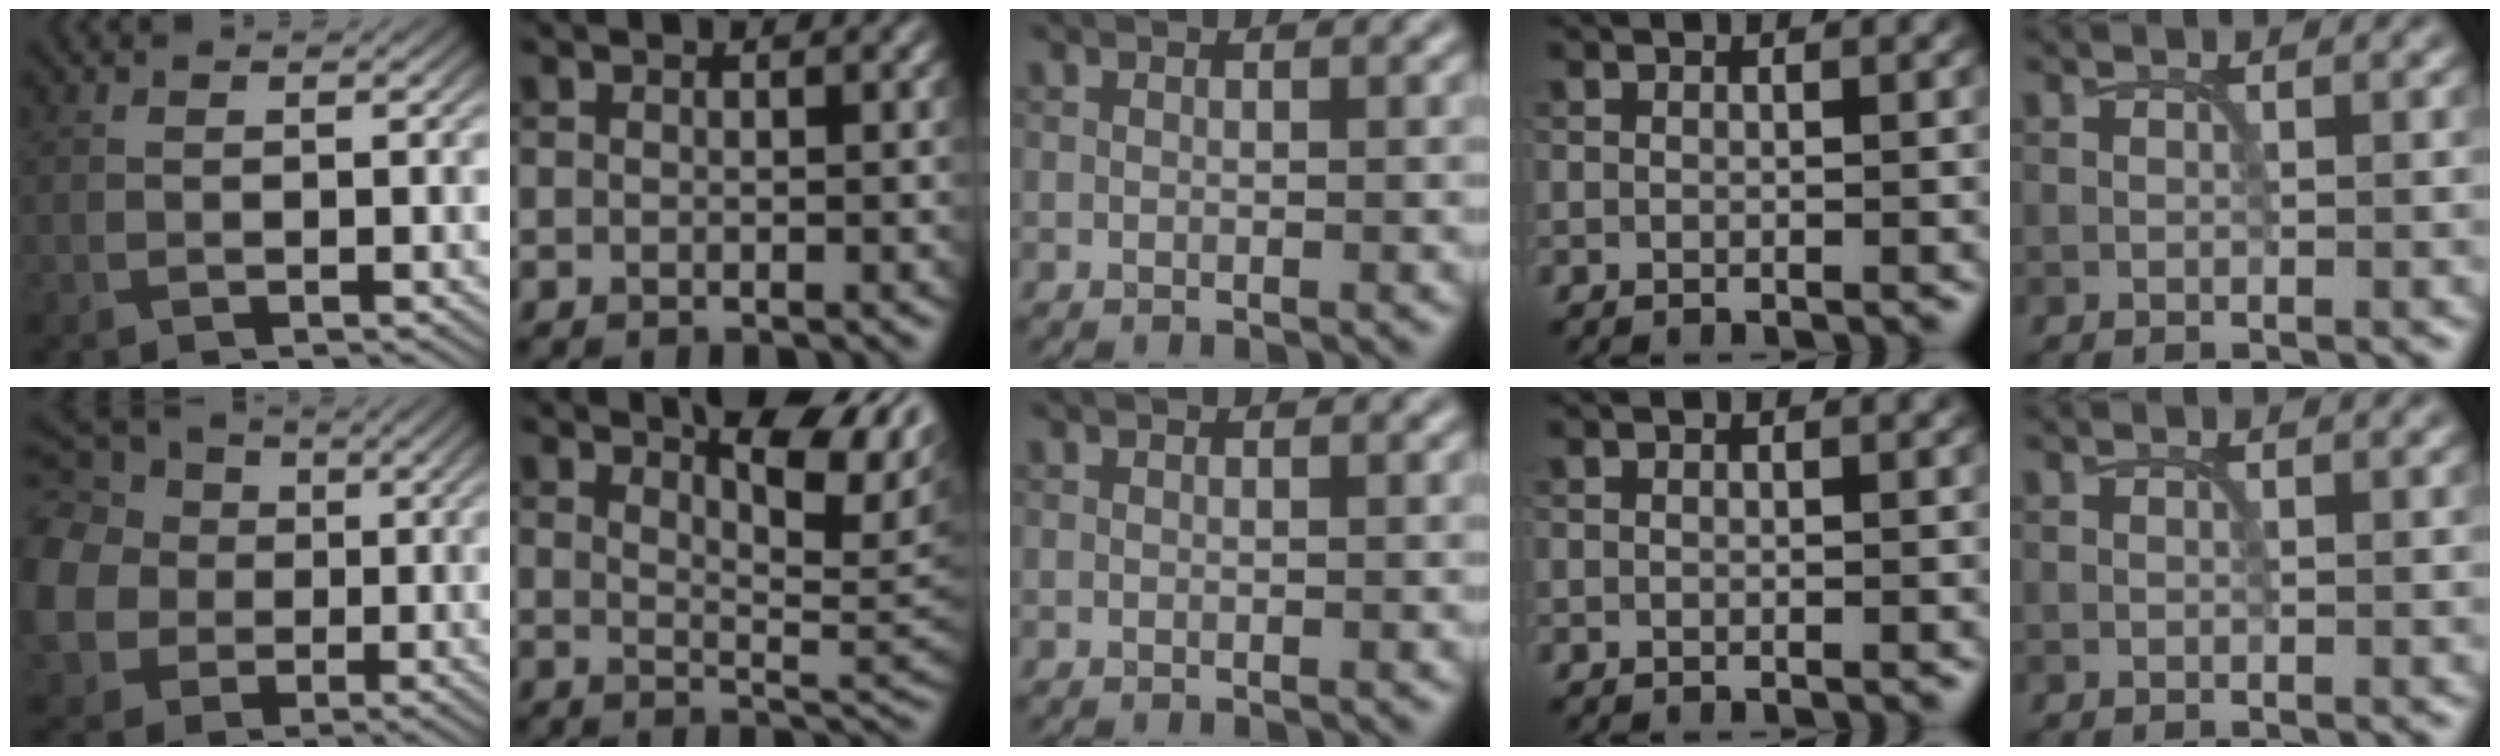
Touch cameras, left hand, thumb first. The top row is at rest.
{"thumb": {"total": 15.9, "force": [1.1, 14.3, 6.9], "torque": [-0.264, 0.008, -0.005]}, "index": {"total": 8.1, "force": [4.8, 2.2, 6.1], "torque": [-0.083, 0.006, 0.077]}}